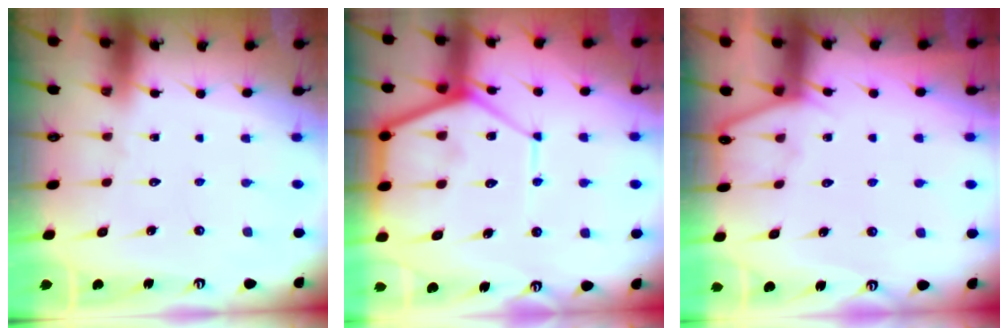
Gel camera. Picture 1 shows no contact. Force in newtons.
{"total": 15.2, "press": 15.2, "slide": 1.5}
{"total": 4.5, "press": 4.5, "slide": 0.5}